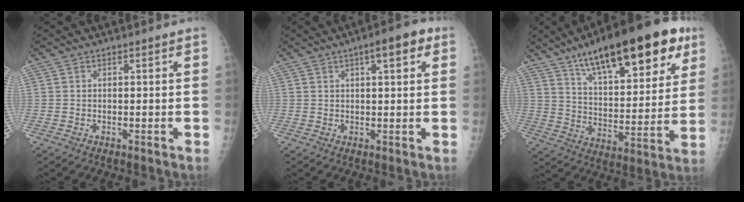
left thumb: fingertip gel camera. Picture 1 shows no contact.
{"total": 5.9, "force": [2.6, 1.8, 4.9], "torque": [-0.058, 0.004, 0.030]}
{"total": 25.9, "force": [15.2, 9.1, 18.9], "torque": [-0.249, -0.032, 0.235]}